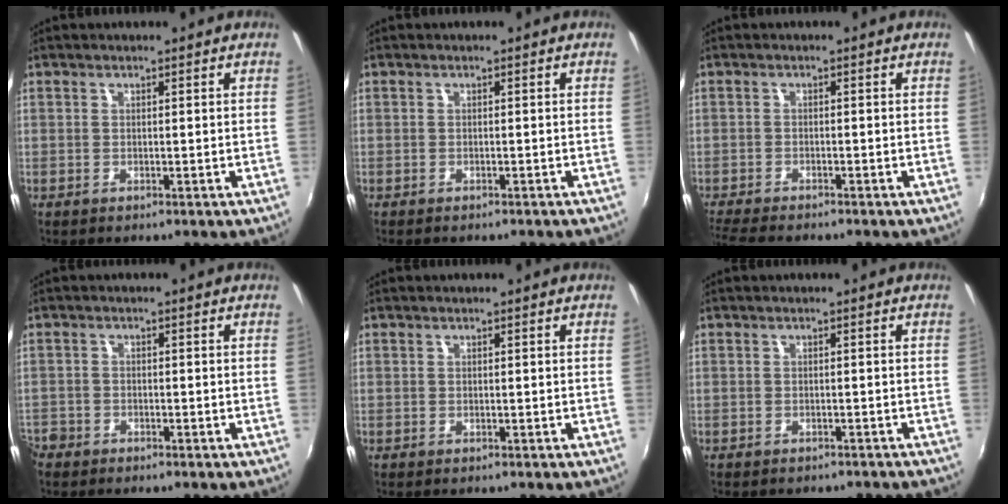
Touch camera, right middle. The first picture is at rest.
{"total": 1.3, "force": [-1.2, 0.2, 0.5], "torque": [-0.013, -0.007, -0.016]}
{"total": 6.6, "force": [-5.9, 0.6, 2.8], "torque": [-0.076, -0.025, -0.102]}
{"total": 4.4, "force": [-3.6, 2.4, 0.9], "torque": [-0.040, -0.009, -0.072]}
{"total": 0.0}
{"total": 5.8, "force": [-5.2, 1.6, 2.1], "torque": [-0.048, -0.015, -0.066]}